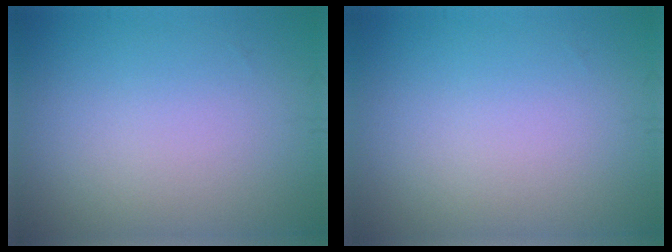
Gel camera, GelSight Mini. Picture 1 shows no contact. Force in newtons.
{"total": 0.0}